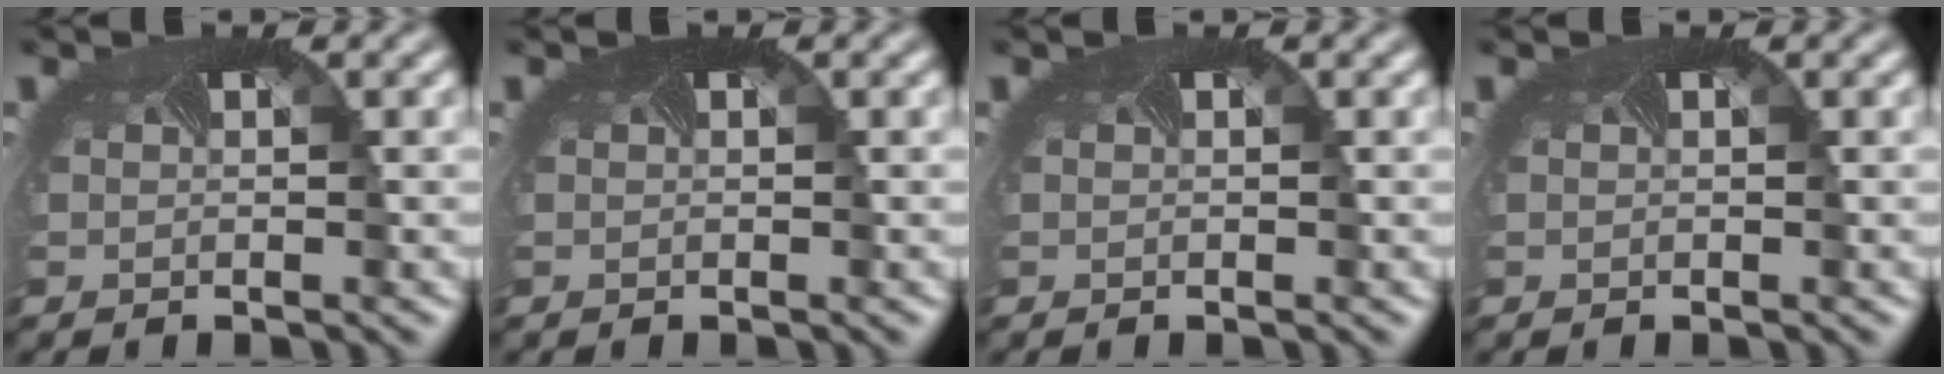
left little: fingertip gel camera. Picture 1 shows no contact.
{"total": 0.0}
{"total": 0.0}
{"total": 0.0}